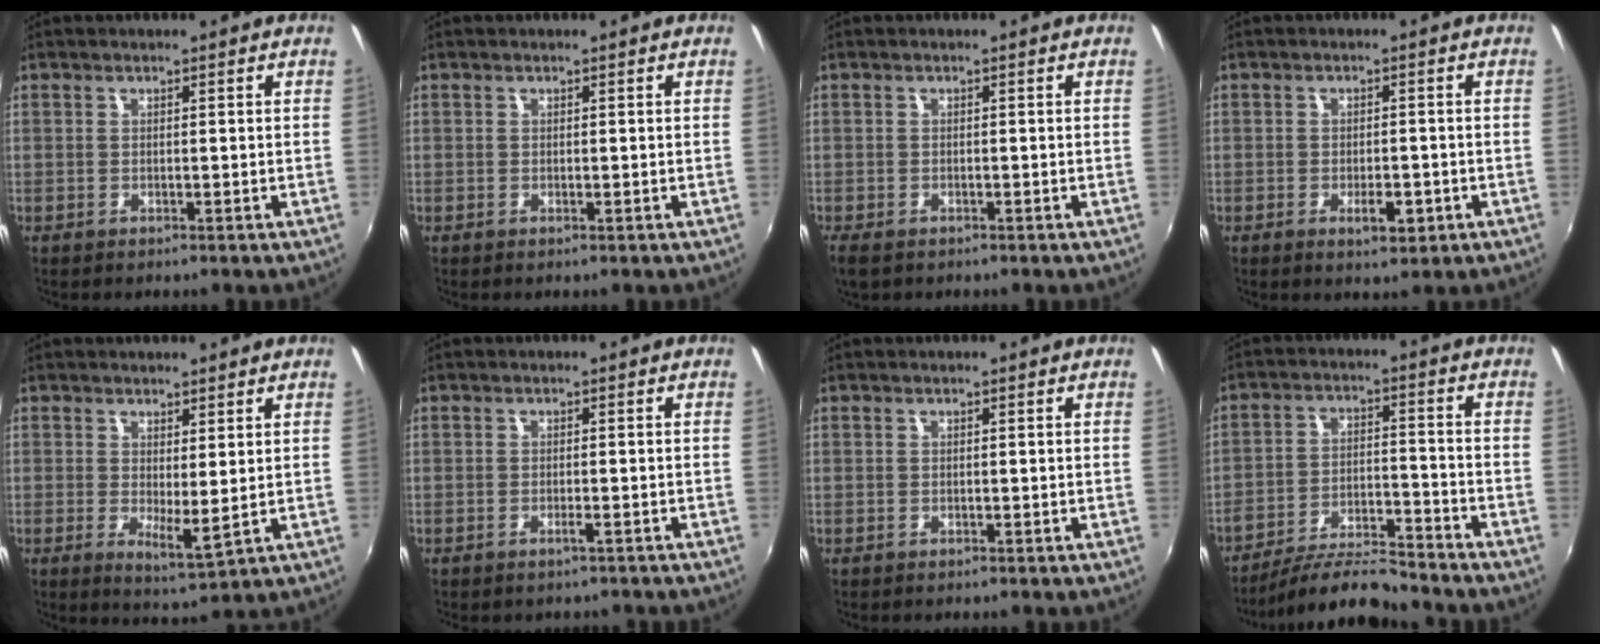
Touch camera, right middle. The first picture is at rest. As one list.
[{"total": 0.0}, {"total": 3.0, "force": [-2.1, 1.3, 1.8], "torque": [-0.040, -0.013, -0.034]}, {"total": 3.7, "force": [-1.5, 1.6, 3.0], "torque": [-0.056, -0.005, -0.018]}, {"total": 4.5, "force": [0.8, 1.2, 4.2], "torque": [-0.065, -0.010, 0.020]}, {"total": 1.2, "force": [-0.9, 0.1, 0.7], "torque": [-0.012, 0.002, -0.012]}, {"total": 0.0}, {"total": 11.1, "force": [-10.4, 1.0, 3.7], "torque": [-0.084, -0.007, -0.180]}]